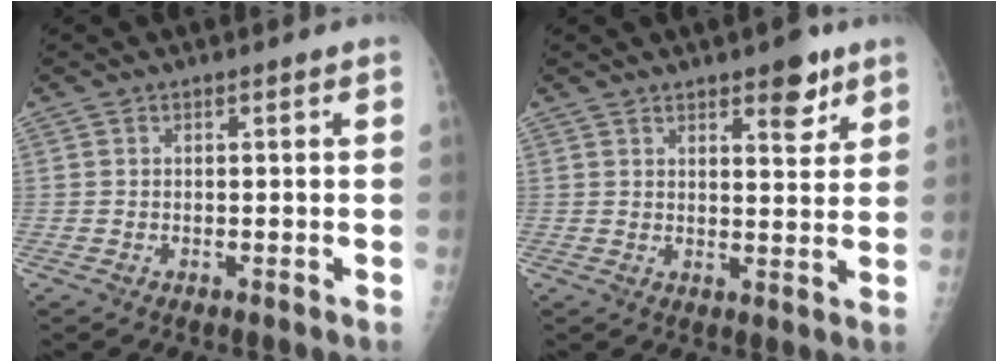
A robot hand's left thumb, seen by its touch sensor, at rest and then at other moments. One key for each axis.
{"total": 6.4, "fx": 4.0, "fy": 2.4, "fz": 4.3, "tx": -0.038, "ty": -0.024, "tz": 0.052}